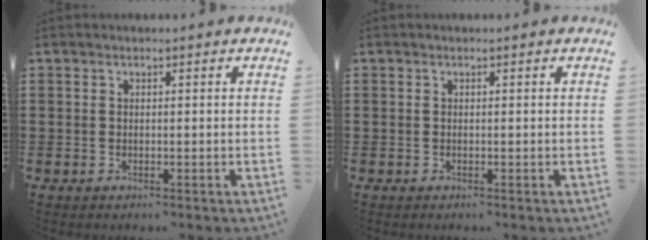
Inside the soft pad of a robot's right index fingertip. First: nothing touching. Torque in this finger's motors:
{"motor_torque": [-0.26, -0.09, 0.02, 0.01]}